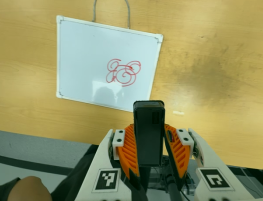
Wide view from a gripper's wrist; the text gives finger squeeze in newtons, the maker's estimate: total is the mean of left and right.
{"total": 4.0, "left": 2.9, "right": 5.2}